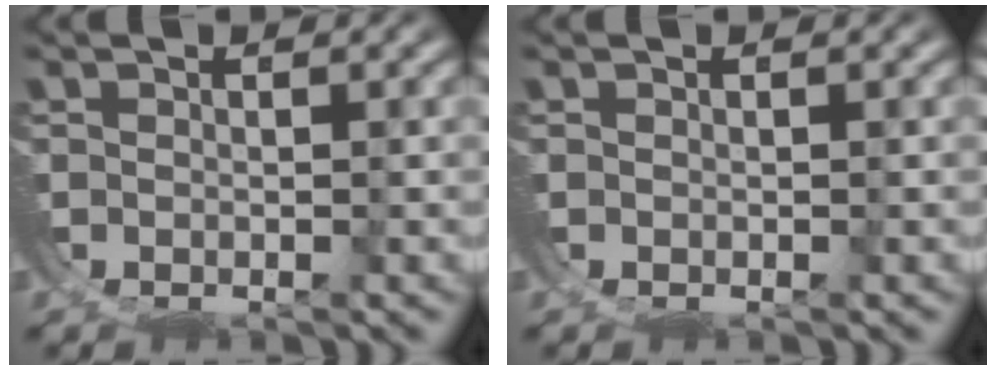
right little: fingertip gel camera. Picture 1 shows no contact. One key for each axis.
{"total": 0.0}